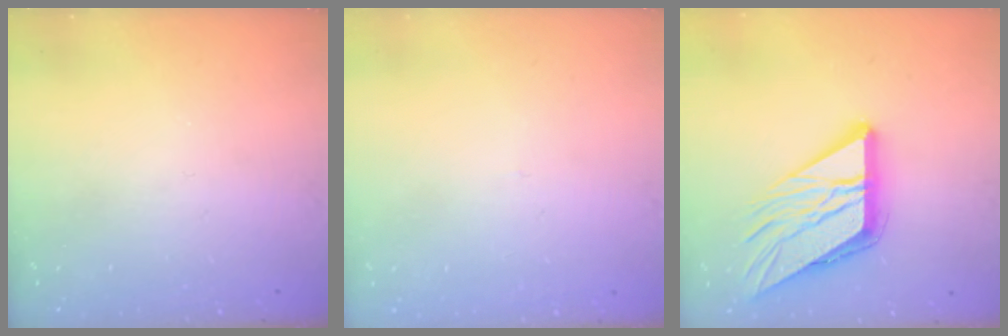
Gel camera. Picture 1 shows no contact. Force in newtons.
{"total": 2.7, "press": 2.7, "slide": 0.3}
{"total": 18.8, "press": 18.6, "slide": 2.2}